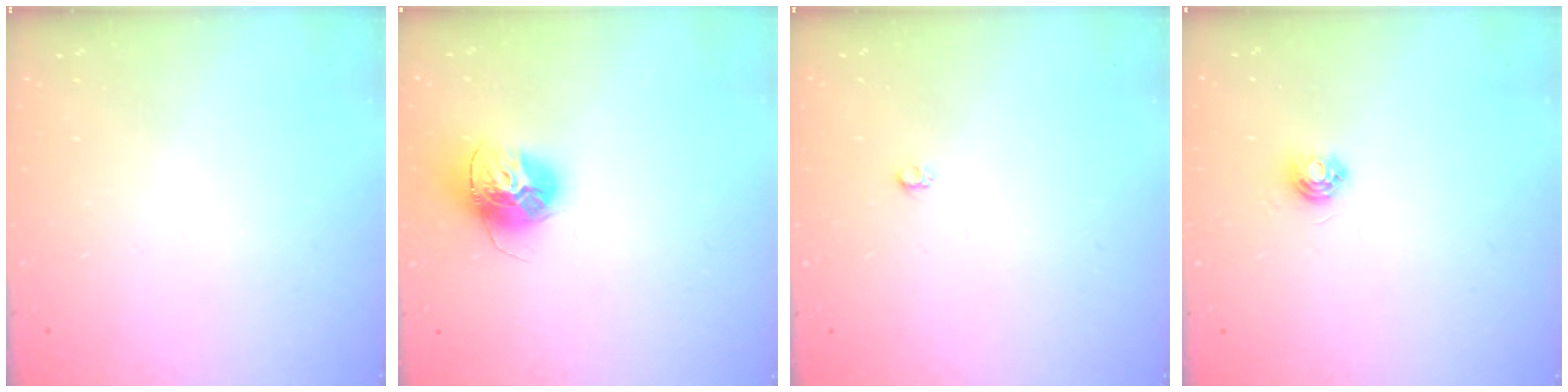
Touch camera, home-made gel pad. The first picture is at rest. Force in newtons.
{"total": 15.2, "press": 15.2, "slide": 1.4}
{"total": 2.6, "press": 2.6, "slide": 0.4}
{"total": 4.7, "press": 4.7, "slide": 0.5}